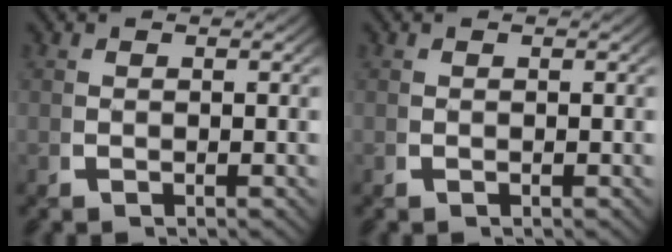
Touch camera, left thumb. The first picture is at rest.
{"total": 0.0}